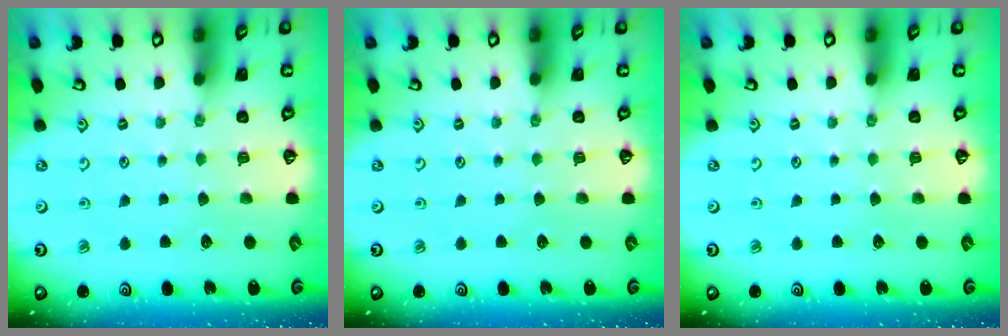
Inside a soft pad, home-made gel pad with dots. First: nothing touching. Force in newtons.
{"total": 0.0}
{"total": 0.0}